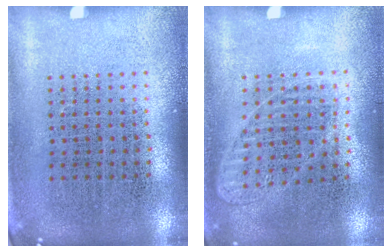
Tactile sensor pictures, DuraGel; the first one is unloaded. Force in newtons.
{"total": 1.1, "press": 1.1, "slide": 0.2}